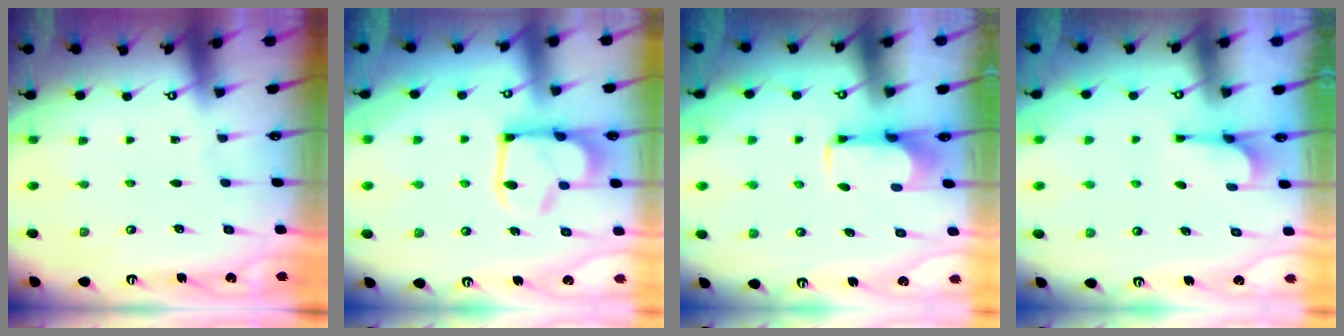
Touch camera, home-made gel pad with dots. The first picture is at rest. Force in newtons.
{"total": 12.7, "press": 12.6, "slide": 1.1}
{"total": 1.6, "press": 1.5, "slide": 0.5}
{"total": 4.2, "press": 4.1, "slide": 0.7}